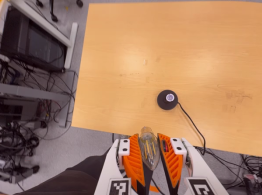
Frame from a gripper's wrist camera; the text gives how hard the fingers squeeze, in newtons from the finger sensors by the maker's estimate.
{"total": 14.9, "left": 17.0, "right": 12.7}